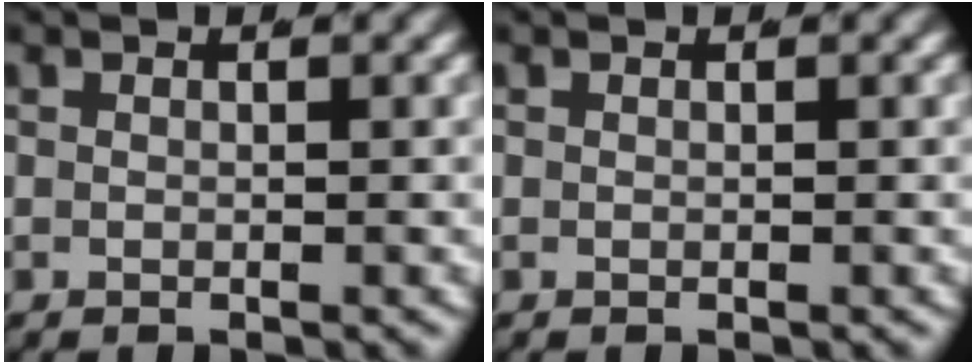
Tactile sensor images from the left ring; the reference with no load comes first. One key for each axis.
{"total": 0.0}